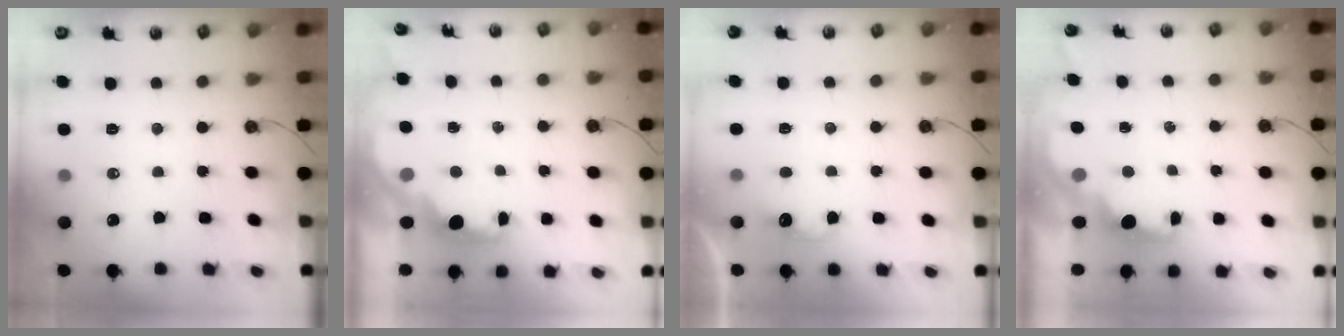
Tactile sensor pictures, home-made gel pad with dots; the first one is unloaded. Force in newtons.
{"total": 2.4, "press": 2.3, "slide": 0.8}
{"total": 3.9, "press": 3.8, "slide": 0.9}
{"total": 1.6, "press": 1.4, "slide": 0.8}